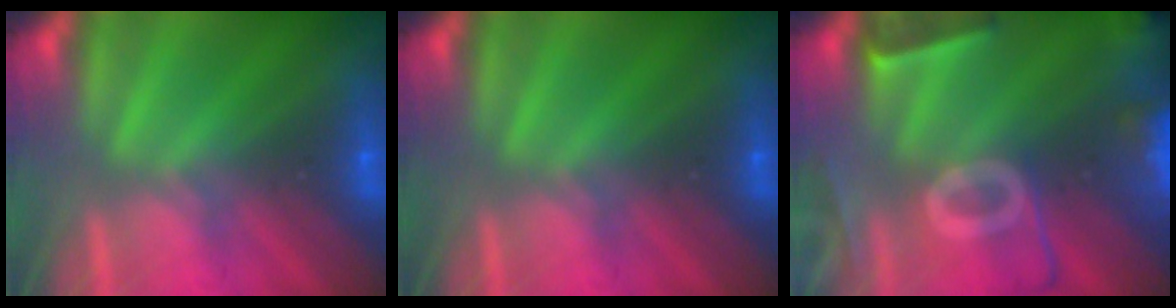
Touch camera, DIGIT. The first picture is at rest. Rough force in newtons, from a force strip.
{"total": 0.0}
{"total": 9.6}